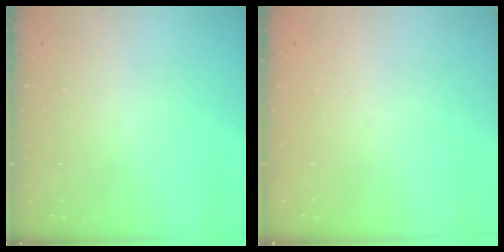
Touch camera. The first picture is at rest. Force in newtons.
{"total": 0.0}